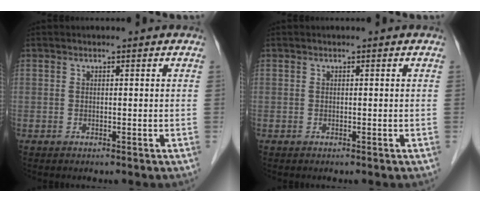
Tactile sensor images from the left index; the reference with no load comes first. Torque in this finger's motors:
{"motor_torque": [0.00, 0.00, -0.01, 0.00]}